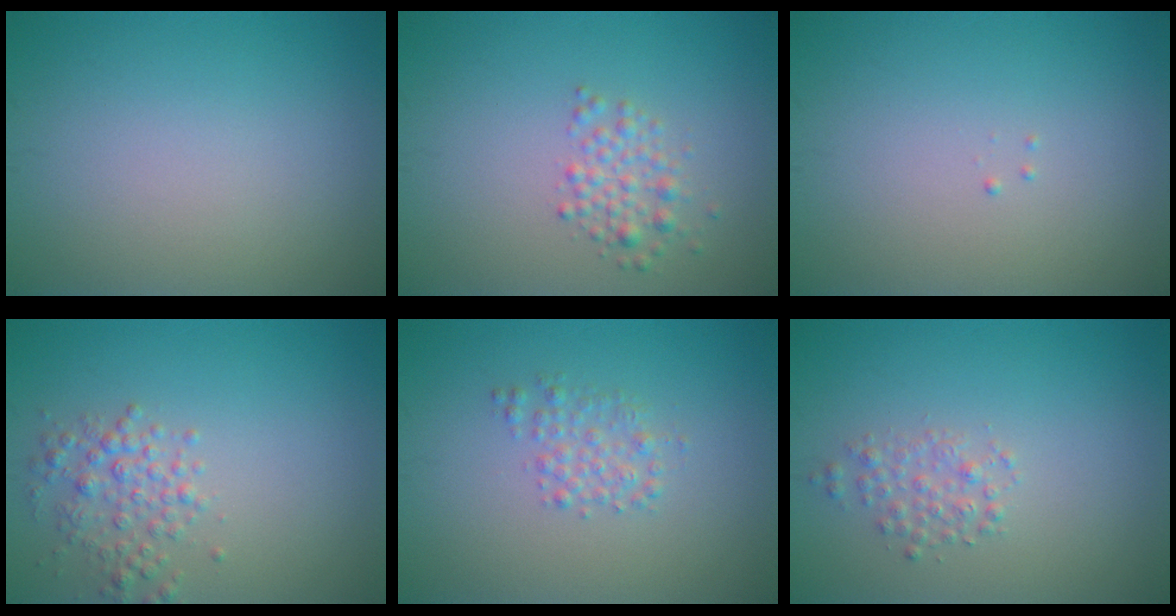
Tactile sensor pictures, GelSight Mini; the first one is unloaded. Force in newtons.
{"total": 2.1, "press": 2.1, "slide": 0.0}
{"total": 0.0}
{"total": 2.5, "press": 2.5, "slide": 0.1}
{"total": 1.8, "press": 1.8, "slide": 0.0}
{"total": 1.6, "press": 1.6, "slide": 0.0}